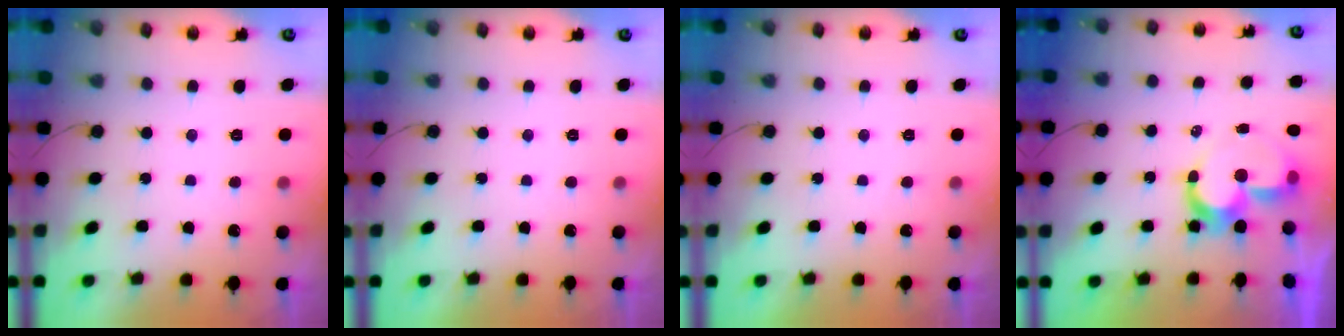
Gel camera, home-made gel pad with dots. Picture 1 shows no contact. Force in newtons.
{"total": 1.8, "press": 1.8, "slide": 0.1}
{"total": 1.7, "press": 1.7, "slide": 0.0}
{"total": 10.0, "press": 9.9, "slide": 0.7}